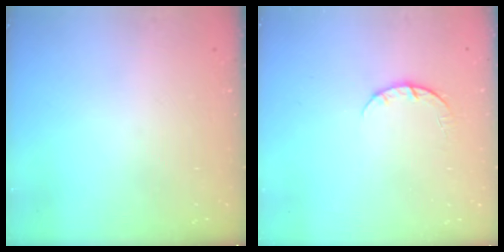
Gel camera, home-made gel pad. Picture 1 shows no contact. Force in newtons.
{"total": 3.2, "press": 3.2, "slide": 0.5}